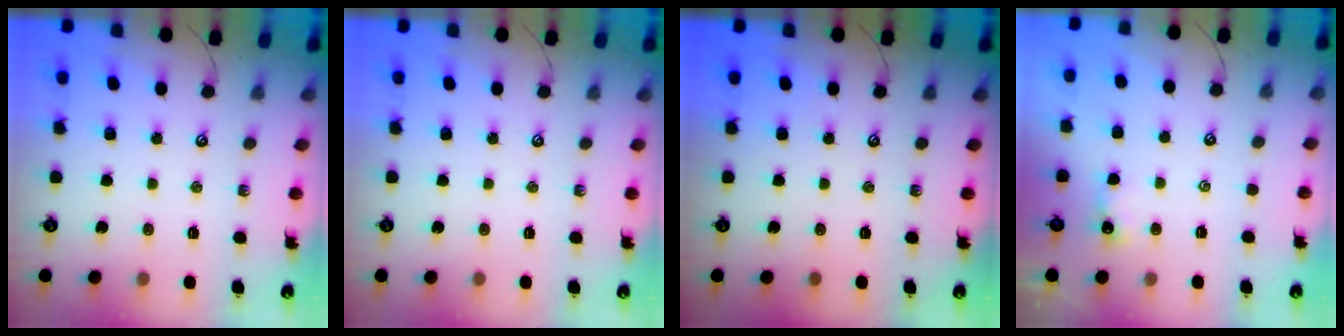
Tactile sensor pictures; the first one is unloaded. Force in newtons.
{"total": 0.0}
{"total": 0.0}
{"total": 0.0}